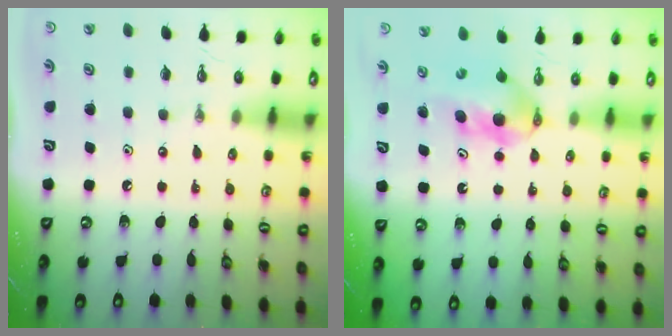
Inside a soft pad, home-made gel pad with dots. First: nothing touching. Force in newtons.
{"total": 6.1, "press": 6.0, "slide": 1.2}